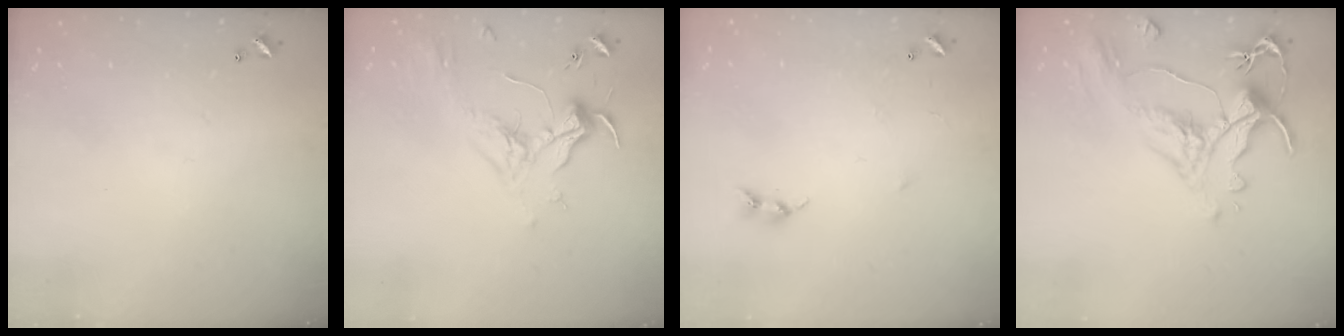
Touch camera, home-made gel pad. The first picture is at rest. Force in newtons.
{"total": 1.8, "press": 1.7, "slide": 0.7}
{"total": 5.3, "press": 5.3, "slide": 0.8}
{"total": 1.6, "press": 0.0, "slide": 1.6}